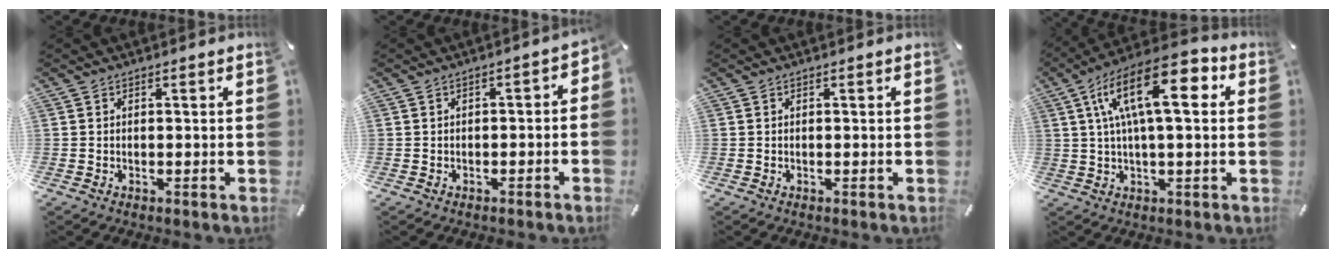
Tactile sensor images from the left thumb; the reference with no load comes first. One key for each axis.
{"total": 2.5, "fx": -1.6, "fy": 1.3, "fz": 1.5, "tx": -0.025, "ty": 0.013, "tz": -0.031}
{"total": 0.0}
{"total": 15.6, "fx": 4.8, "fy": 5.5, "fz": 13.8, "tx": -0.262, "ty": -0.006, "tz": 0.077}